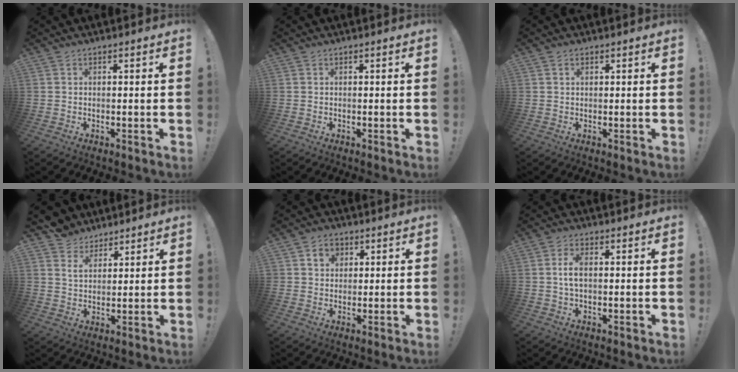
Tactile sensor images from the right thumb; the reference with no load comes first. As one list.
[{"total": 0.0}, {"total": 0.7, "force": [0.4, 0.4, 0.3], "torque": [0.000, -0.001, 0.006]}, {"total": 7.1, "force": [5.0, 4.9, 1.3], "torque": [-0.024, -0.038, 0.096]}, {"total": 5.0, "force": [1.8, 4.2, 2.0], "torque": [-0.019, -0.003, 0.030]}, {"total": 4.4, "force": [0.6, 2.3, 3.7], "torque": [-0.057, 0.002, 0.007]}]